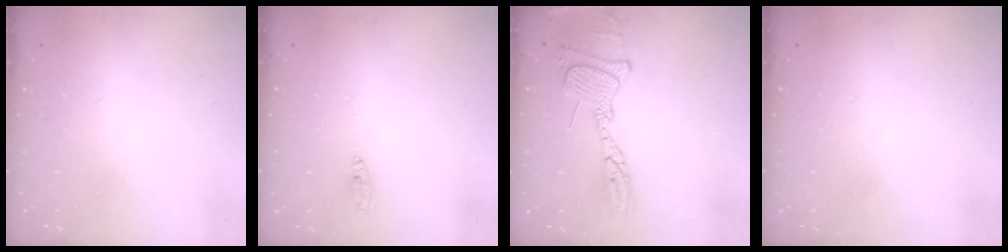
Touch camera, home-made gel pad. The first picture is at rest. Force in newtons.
{"total": 4.2, "press": 2.6, "slide": 3.3}
{"total": 17.1, "press": 17.1, "slide": 1.5}
{"total": 0.0}